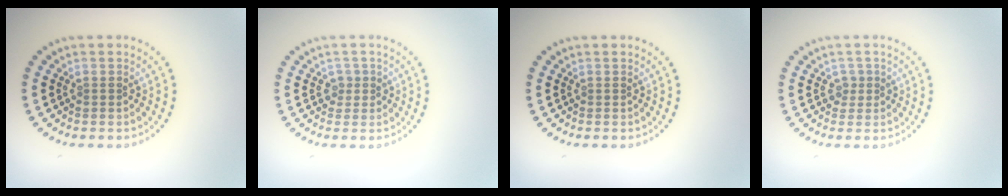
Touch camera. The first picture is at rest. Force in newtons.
{"total": 1.3, "press": 1.0, "slide": 0.7}
{"total": 0.0}
{"total": 1.1, "press": 0.9, "slide": 0.7}